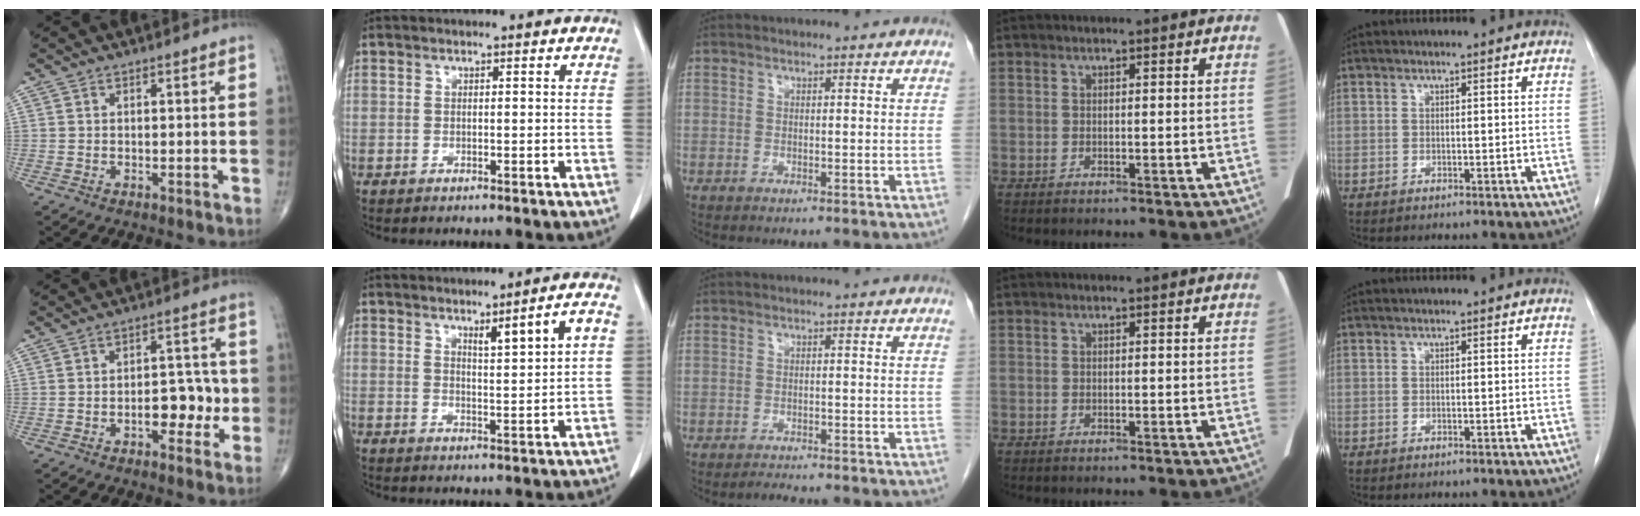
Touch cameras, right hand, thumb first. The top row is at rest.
{"thumb": {"total": 7.1, "force": [-1.6, 4.0, 5.7], "torque": [-0.050, 0.020, -0.025]}, "index": {"total": 5.7, "force": [2.1, 0.0, 5.3], "torque": [-0.080, 0.002, 0.037]}, "middle": {"total": 2.3, "force": [-2.2, 0.3, 0.7], "torque": [-0.016, -0.005, -0.027]}}